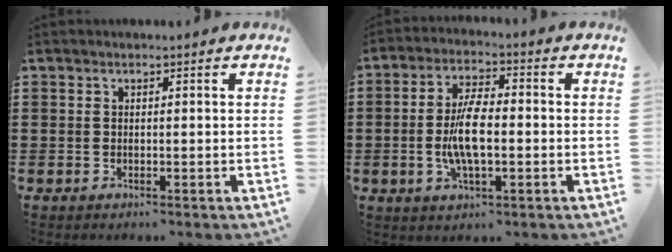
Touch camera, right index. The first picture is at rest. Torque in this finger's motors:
{"motor_torque": [2.14, 0.00, 1.01, 0.21]}